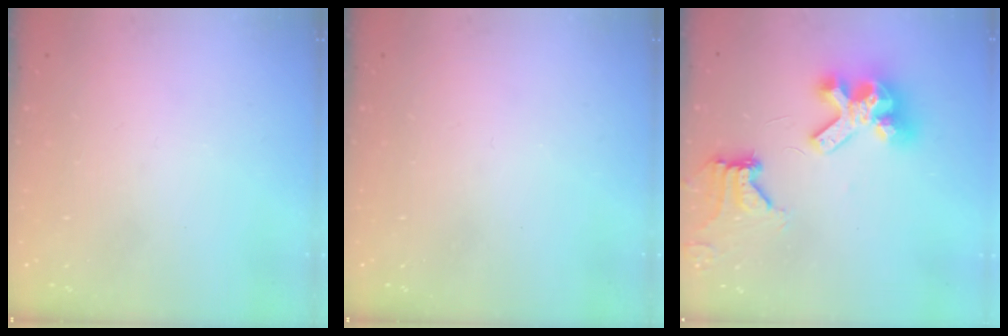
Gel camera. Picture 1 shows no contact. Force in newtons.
{"total": 0.0}
{"total": 15.6, "press": 15.4, "slide": 2.1}